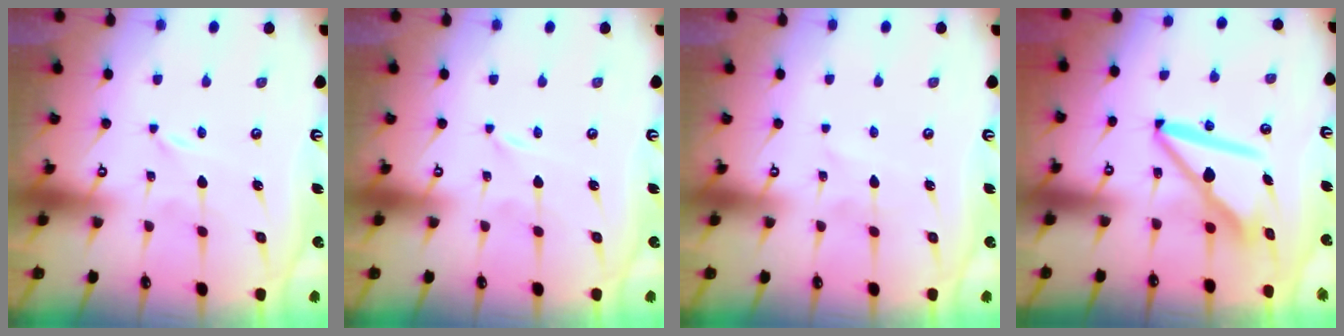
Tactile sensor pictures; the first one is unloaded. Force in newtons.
{"total": 0.0}
{"total": 2.5, "press": 2.5, "slide": 0.2}
{"total": 10.9, "press": 10.8, "slide": 1.2}